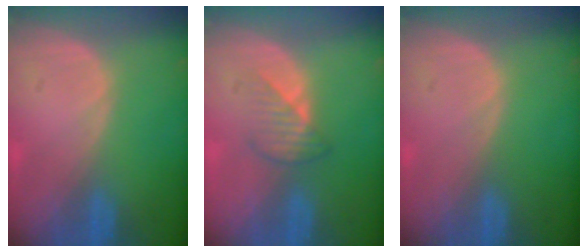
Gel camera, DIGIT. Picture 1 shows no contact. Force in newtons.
{"total": 3.4, "press": 3.2, "slide": 1.3}
{"total": 0.0}